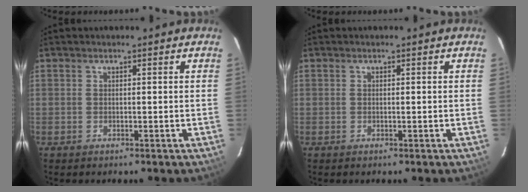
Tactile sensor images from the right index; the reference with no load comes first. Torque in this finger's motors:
{"motor_torque": [-0.13, -0.04, 0.02, 0.01]}